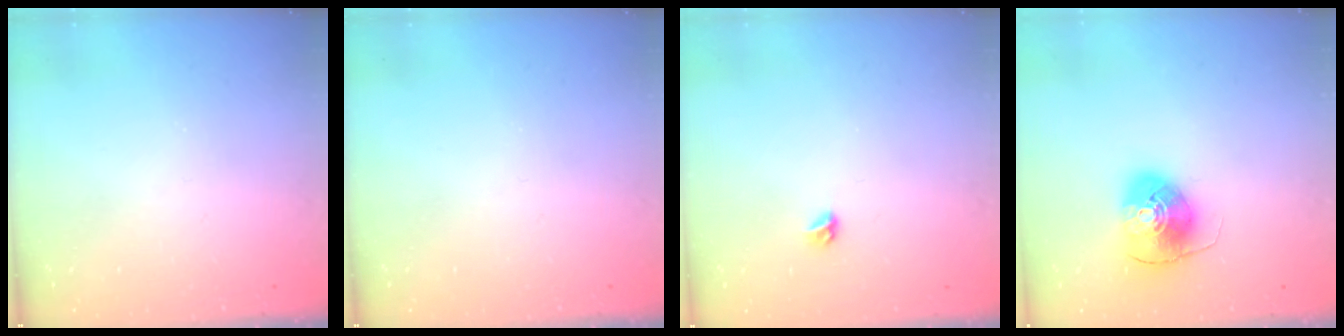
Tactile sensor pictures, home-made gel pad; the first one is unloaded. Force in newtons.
{"total": 0.0}
{"total": 3.4, "press": 3.3, "slide": 0.8}
{"total": 8.6, "press": 8.5, "slide": 1.1}